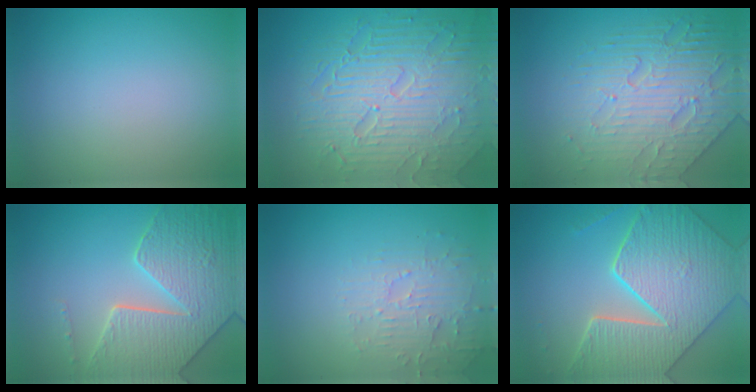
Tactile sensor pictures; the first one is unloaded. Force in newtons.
{"total": 9.7, "press": 6.5, "slide": 7.2}
{"total": 6.6, "press": 5.2, "slide": 4.0}
{"total": 7.1, "press": 5.9, "slide": 4.0}
{"total": 3.2, "press": 3.1, "slide": 0.7}
{"total": 8.2, "press": 6.8, "slide": 4.5}